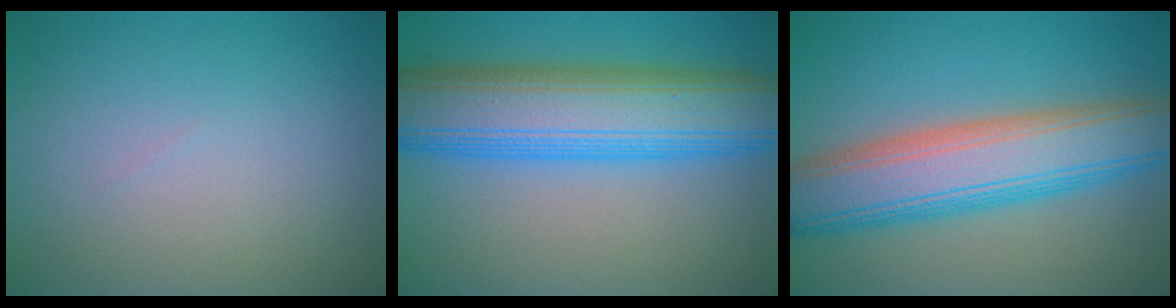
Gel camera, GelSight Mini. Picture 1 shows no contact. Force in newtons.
{"total": 11.4, "press": 11.4, "slide": 0.1}
{"total": 9.6, "press": 9.5, "slide": 0.4}